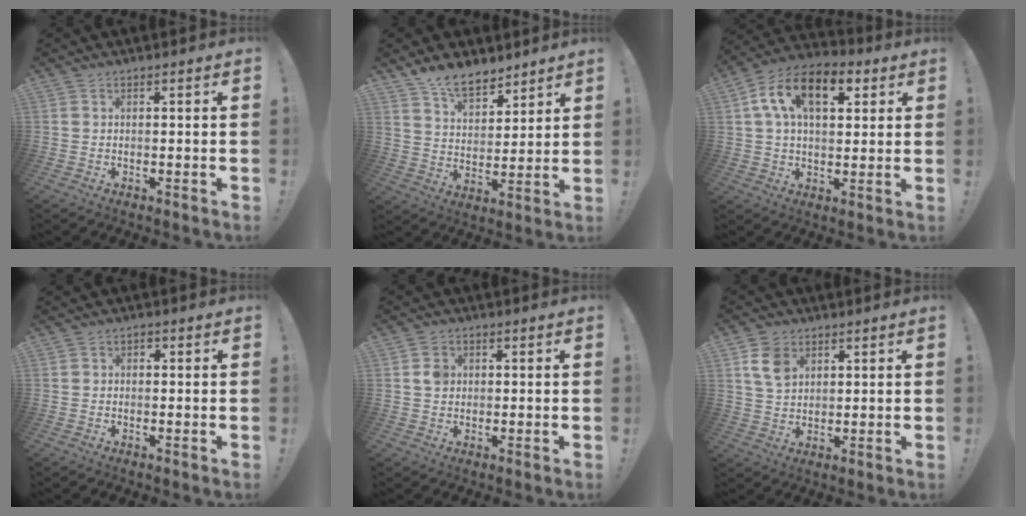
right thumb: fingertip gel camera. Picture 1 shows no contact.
{"total": 10.3, "force": [8.2, 5.0, 3.8], "torque": [-0.067, -0.057, 0.158]}
{"total": 15.7, "force": [5.7, 9.0, 11.6], "torque": [-0.196, -0.003, 0.099]}
{"total": 1.2, "force": [-0.6, 0.9, 0.5], "torque": [-0.010, 0.007, -0.011]}
{"total": 2.9, "force": [0.4, 2.6, 1.3], "torque": [-0.010, 0.000, 0.004]}
{"total": 7.9, "force": [3.5, 5.7, 4.3], "torque": [-0.061, -0.005, 0.068]}